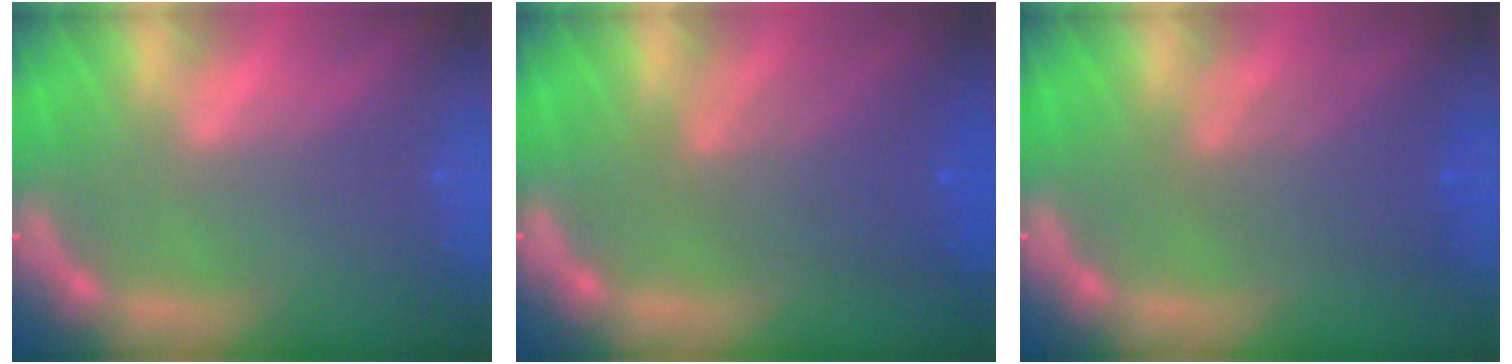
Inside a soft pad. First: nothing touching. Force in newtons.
{"total": 5.1}
{"total": 4.0}